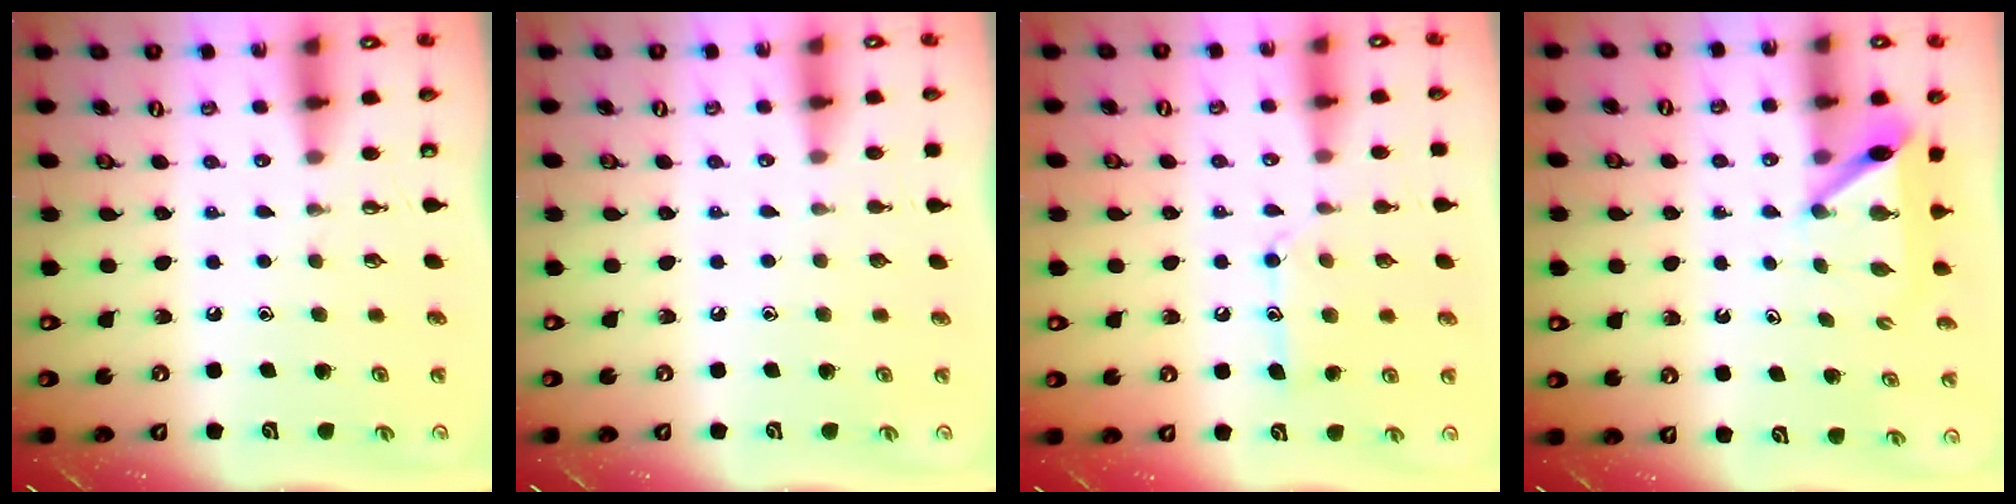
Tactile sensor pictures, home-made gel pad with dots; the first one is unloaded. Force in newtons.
{"total": 0.0}
{"total": 10.2, "press": 10.2, "slide": 0.6}
{"total": 6.1, "press": 6.1, "slide": 0.2}